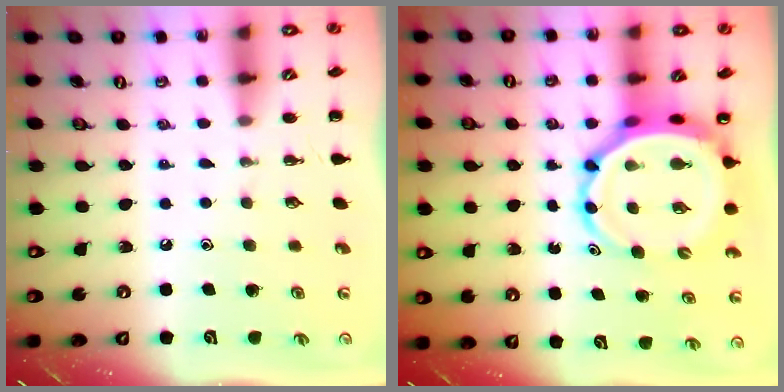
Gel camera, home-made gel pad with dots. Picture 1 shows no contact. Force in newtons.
{"total": 8.0, "press": 7.6, "slide": 2.7}